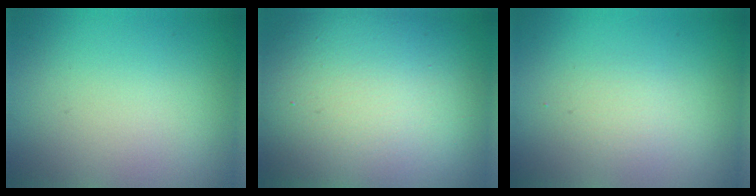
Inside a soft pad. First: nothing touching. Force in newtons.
{"total": 15.5, "press": 15.5, "slide": 1.2}
{"total": 1.5, "press": 1.5, "slide": 0.1}